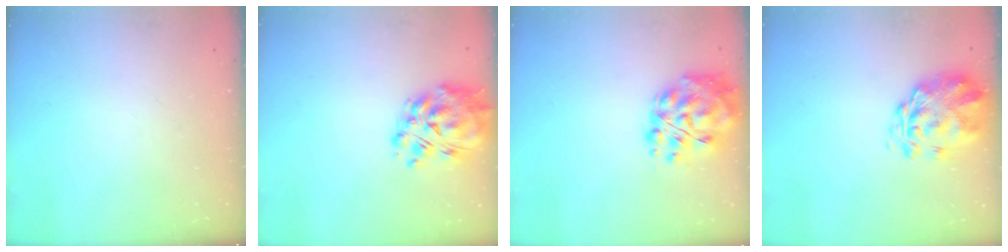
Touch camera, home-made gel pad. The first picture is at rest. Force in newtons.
{"total": 11.6, "press": 10.5, "slide": 4.7}
{"total": 15.9, "press": 15.2, "slide": 4.7}
{"total": 2.8, "press": 2.5, "slide": 1.3}